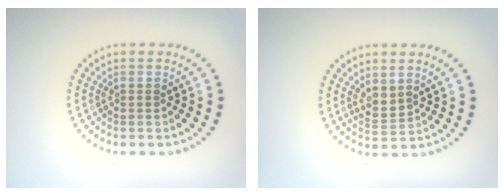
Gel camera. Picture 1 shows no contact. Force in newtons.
{"total": 2.1, "press": 1.7, "slide": 1.3}